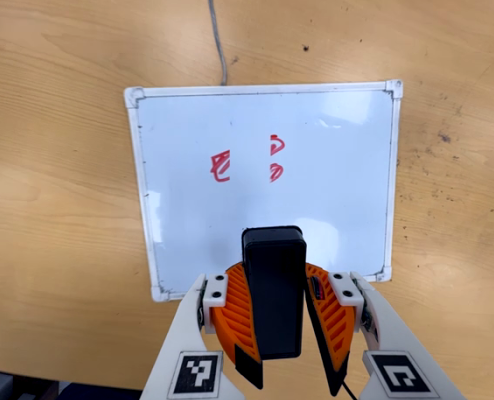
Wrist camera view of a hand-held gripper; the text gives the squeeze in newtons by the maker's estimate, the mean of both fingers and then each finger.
{"total": 10.6, "left": 10.1, "right": 11.1}